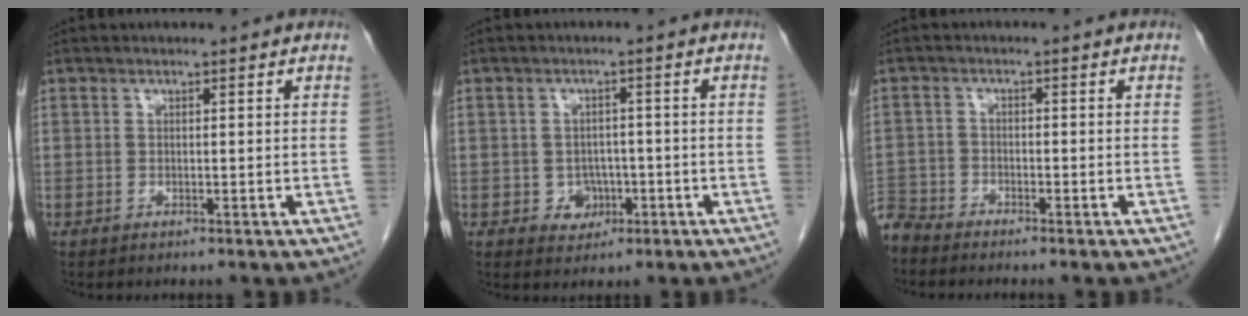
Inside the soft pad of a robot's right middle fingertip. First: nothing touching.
{"total": 3.4, "force": [-1.1, 2.9, 1.4], "torque": [-0.013, 0.006, -0.007]}
{"total": 3.8, "force": [-3.8, 0.5, -0.1], "torque": [0.008, -0.011, -0.075]}